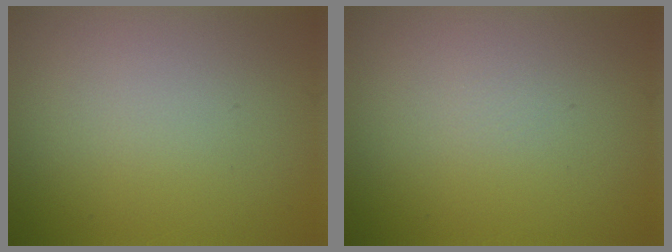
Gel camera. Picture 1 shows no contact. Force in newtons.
{"total": 0.0}